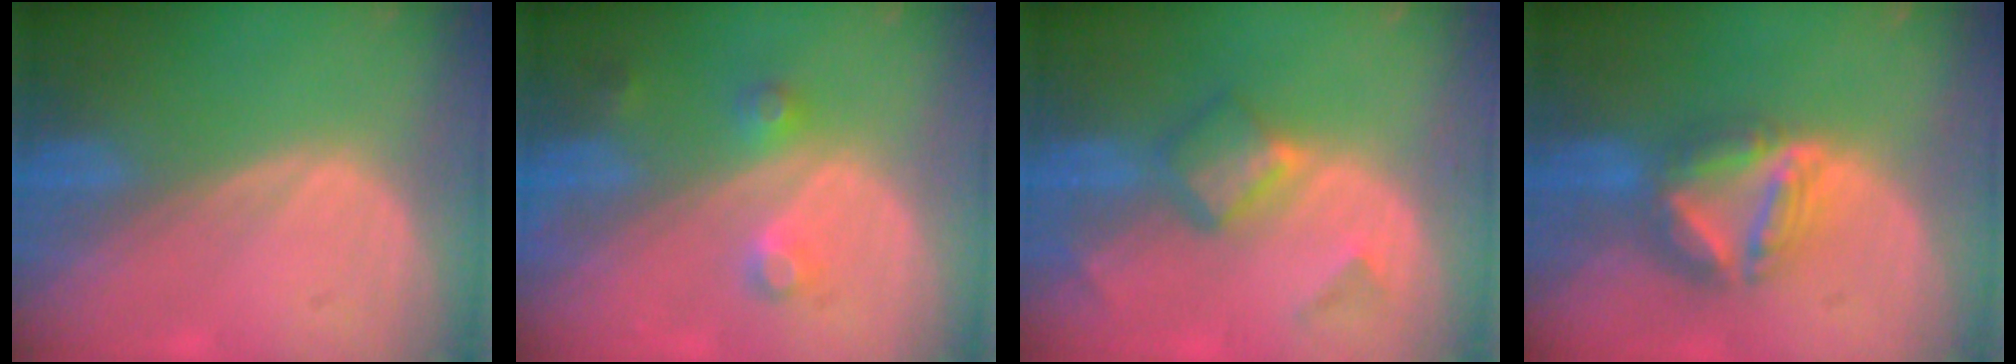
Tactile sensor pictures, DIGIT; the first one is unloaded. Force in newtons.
{"total": 3.7, "press": 3.4, "slide": 1.3}
{"total": 5.3, "press": 5.0, "slide": 2.0}
{"total": 7.7, "press": 6.7, "slide": 3.7}